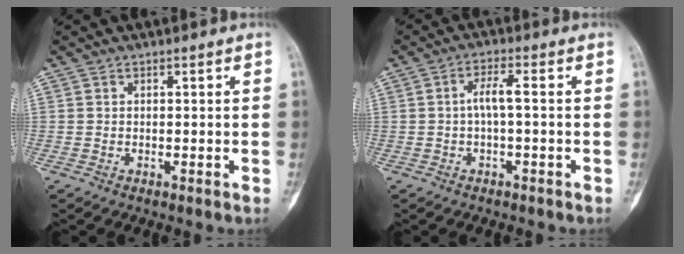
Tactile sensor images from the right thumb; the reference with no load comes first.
{"total": 3.4, "force": [-0.3, 0.7, 3.3], "torque": [-0.066, 0.014, -0.008]}